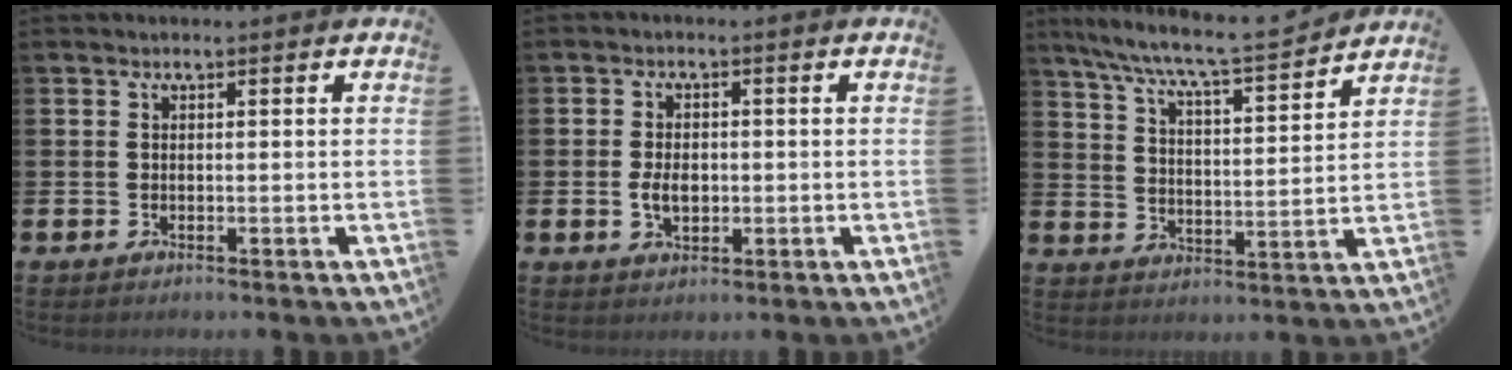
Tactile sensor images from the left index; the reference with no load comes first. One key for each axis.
{"total": 3.3, "fx": -0.3, "fy": 2.2, "fz": 2.5, "tx": -0.033, "ty": -0.001, "tz": -0.009}
{"total": 7.9, "fx": 7.4, "fy": 0.1, "fz": 2.8, "tx": -0.088, "ty": -0.054, "tz": 0.126}